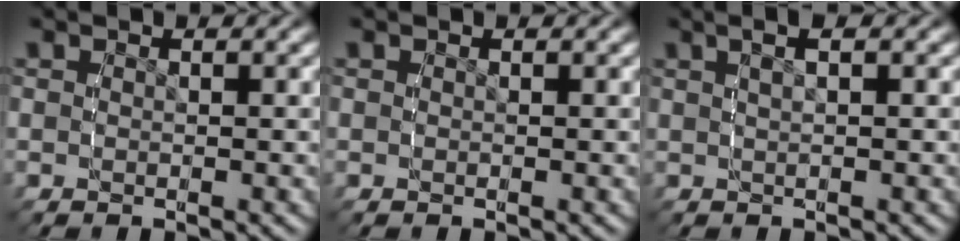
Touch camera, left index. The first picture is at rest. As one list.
[{"total": 0.0}, {"total": 3.4, "force": [1.8, 1.1, 2.7], "torque": [-0.029, 0.018, 0.025]}]